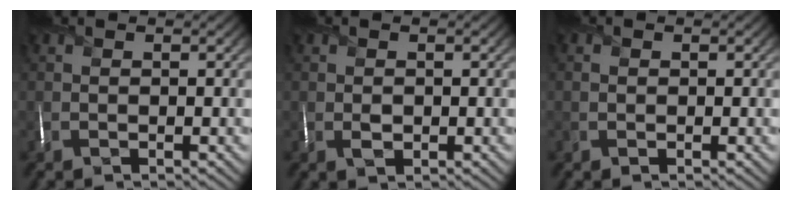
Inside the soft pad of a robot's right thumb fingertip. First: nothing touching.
{"total": 1.2, "force": [0.1, 0.9, 0.8], "torque": [-0.017, -0.001, 0.003]}
{"total": 0.5, "force": [0.0, 0.5, 0.3], "torque": [-0.009, -0.004, 0.000]}